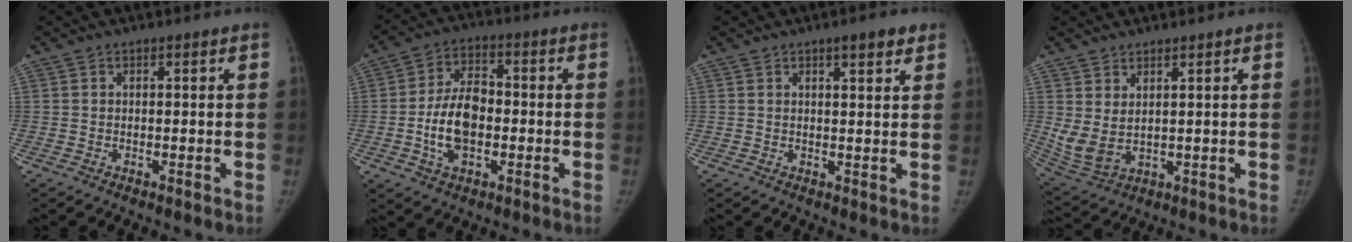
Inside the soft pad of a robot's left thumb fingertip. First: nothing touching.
{"total": 10.8, "force": [-2.1, 6.7, 8.2], "torque": [-0.133, 0.019, -0.040]}
{"total": 4.0, "force": [2.5, 1.0, 2.9], "torque": [-0.028, -0.011, 0.031]}
{"total": 6.7, "force": [1.9, 3.7, 5.3], "torque": [-0.106, -0.017, 0.056]}